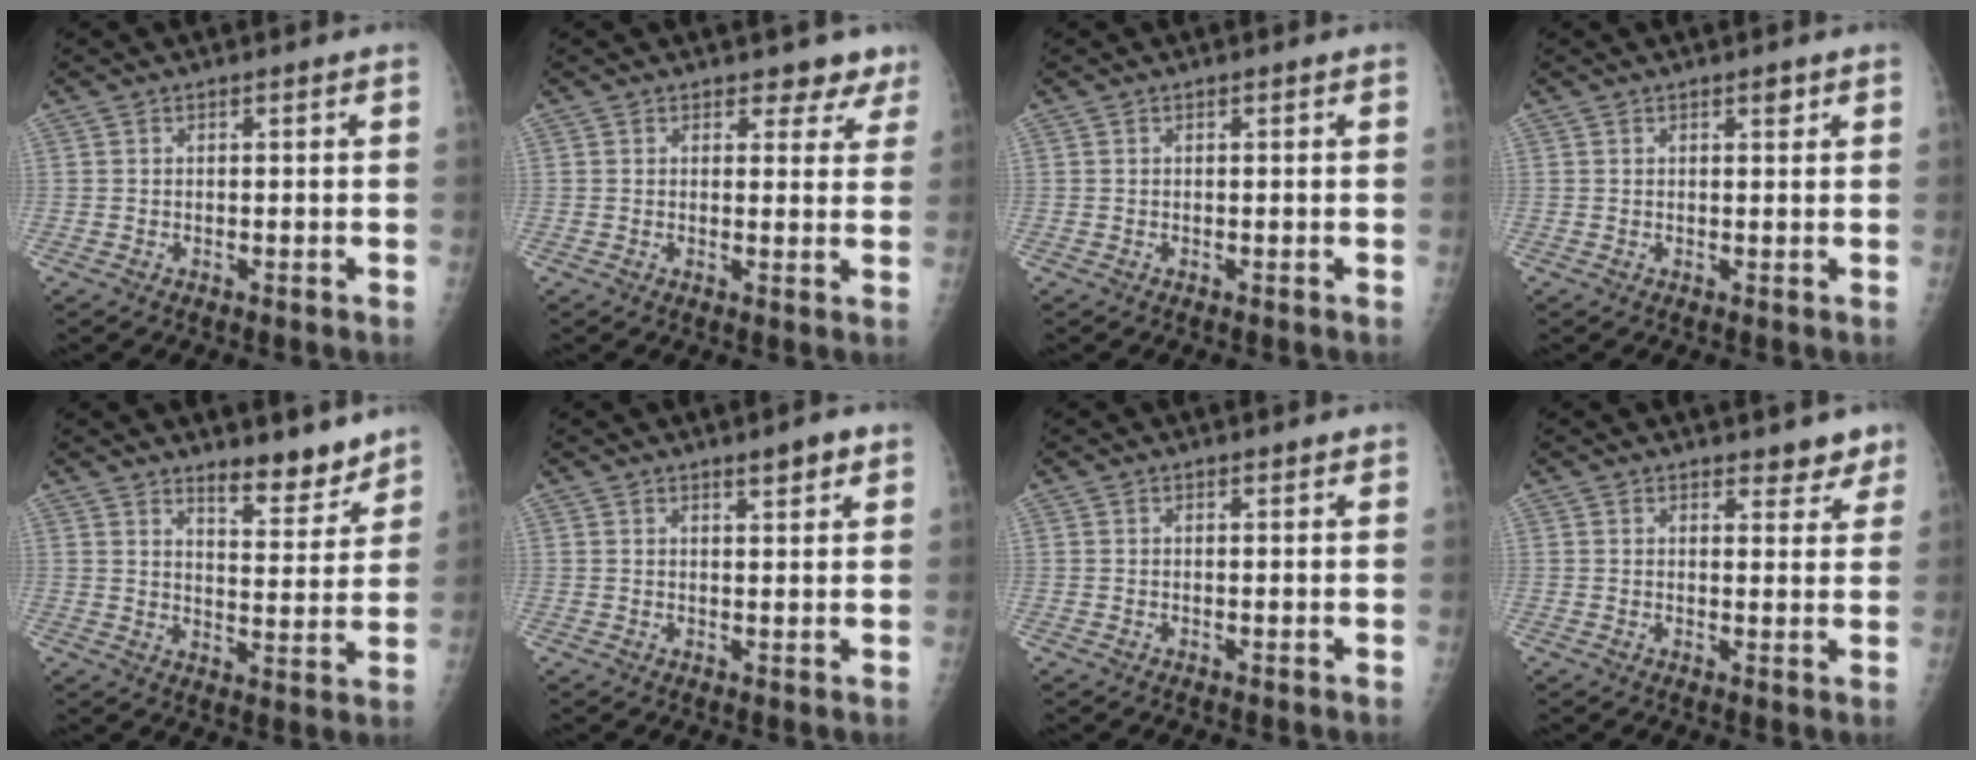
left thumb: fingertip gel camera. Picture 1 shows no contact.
{"total": 4.3, "force": [3.5, 2.4, 0.7], "torque": [0.025, -0.022, 0.028]}
{"total": 0.0}
{"total": 1.2, "force": [0.8, 0.5, 0.8], "torque": [-0.005, -0.003, 0.011]}
{"total": 7.9, "force": [6.7, 2.3, 3.6], "torque": [-0.028, -0.059, 0.106]}
{"total": 3.0, "force": [2.1, 0.7, 2.0], "torque": [-0.023, -0.013, 0.029]}
{"total": 0.5, "force": [0.4, 0.2, 0.2], "torque": [-0.006, -0.003, 0.006]}
{"total": 4.1, "force": [3.4, 1.9, 1.3], "torque": [0.014, -0.020, 0.039]}